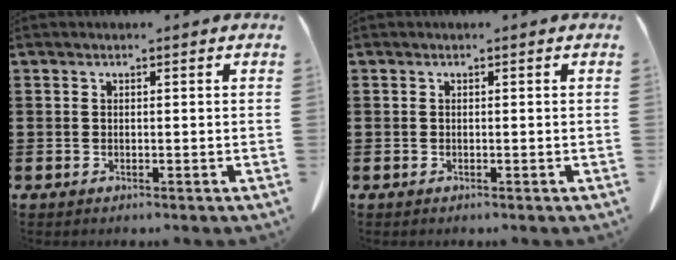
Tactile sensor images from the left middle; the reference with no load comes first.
{"total": 0.0}